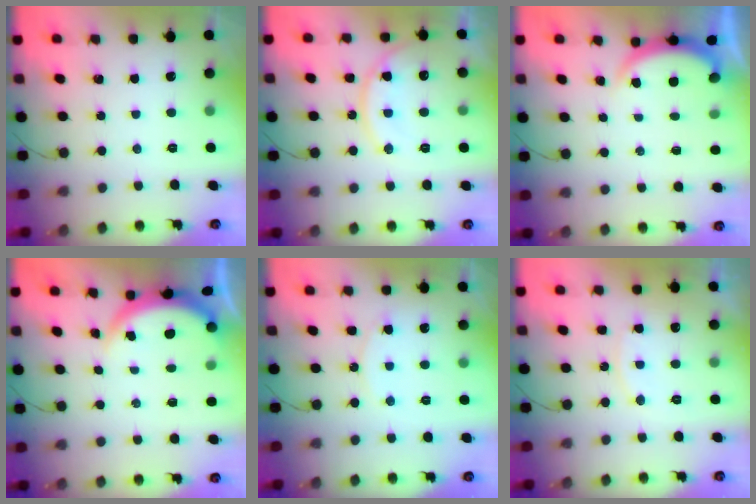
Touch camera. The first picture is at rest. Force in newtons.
{"total": 12.8, "press": 12.7, "slide": 0.7}
{"total": 1.8, "press": 1.8, "slide": 0.5}
{"total": 3.7, "press": 3.6, "slide": 0.6}
{"total": 8.1, "press": 8.1, "slide": 0.6}
{"total": 7.4, "press": 7.4, "slide": 0.3}